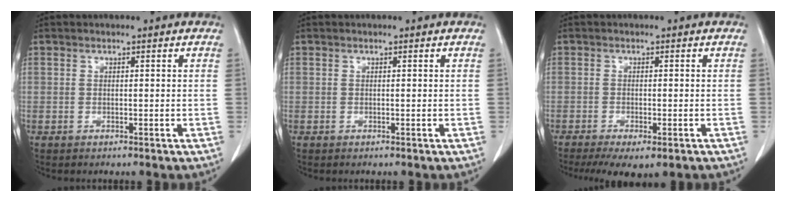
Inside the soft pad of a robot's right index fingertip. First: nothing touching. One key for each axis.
{"total": 0.0}
{"total": 7.9, "fx": -5.7, "fy": 2.0, "fz": 5.2, "tx": -0.069, "ty": -0.017, "tz": -0.083}